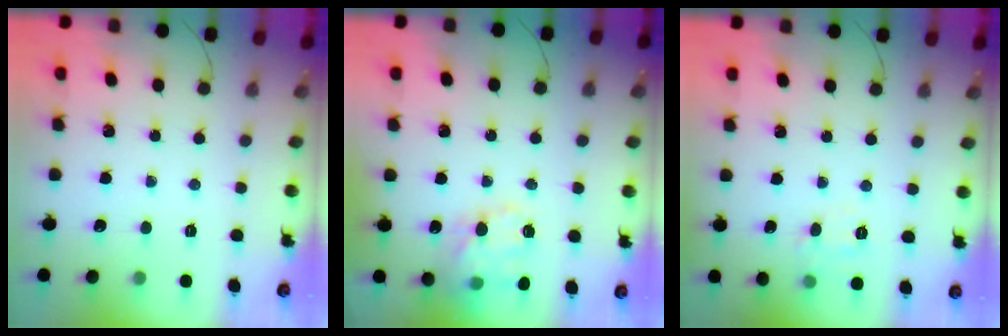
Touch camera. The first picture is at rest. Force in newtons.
{"total": 16.1, "press": 15.9, "slide": 2.5}
{"total": 6.7, "press": 6.6, "slide": 1.5}